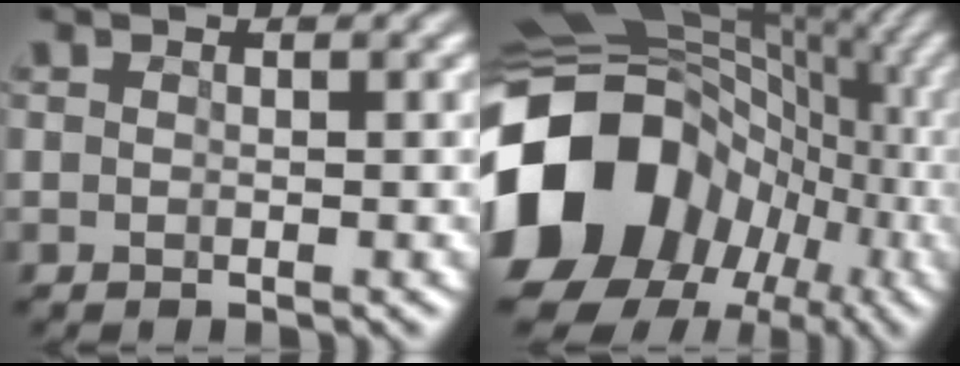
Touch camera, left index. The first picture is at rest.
{"total": 18.4, "force": [-1.8, 15.6, 9.6], "torque": [-0.230, -0.002, -0.014]}